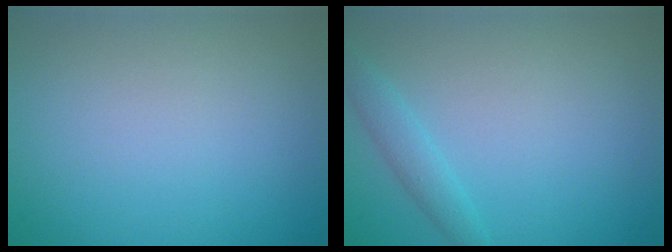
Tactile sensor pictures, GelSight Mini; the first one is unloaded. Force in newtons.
{"total": 1.8, "press": 1.8, "slide": 0.2}